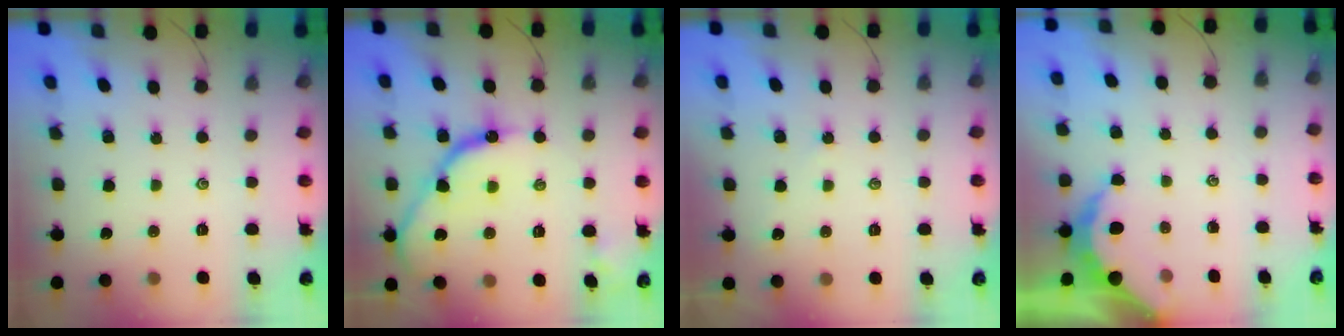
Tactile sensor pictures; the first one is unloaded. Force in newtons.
{"total": 12.5, "press": 12.5, "slide": 0.7}
{"total": 1.4, "press": 1.4, "slide": 0.4}
{"total": 5.0, "press": 5.0, "slide": 0.5}